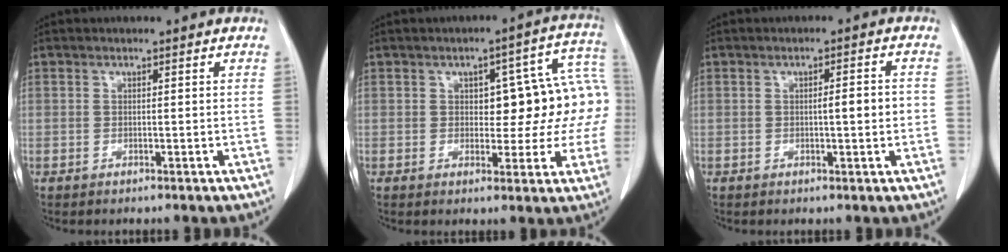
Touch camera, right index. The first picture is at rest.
{"total": 11.6, "force": [0.6, 5.6, 10.1], "torque": [-0.098, 0.046, 0.010]}
{"total": 3.1, "force": [-0.2, 0.3, 3.0], "torque": [-0.047, 0.001, -0.004]}